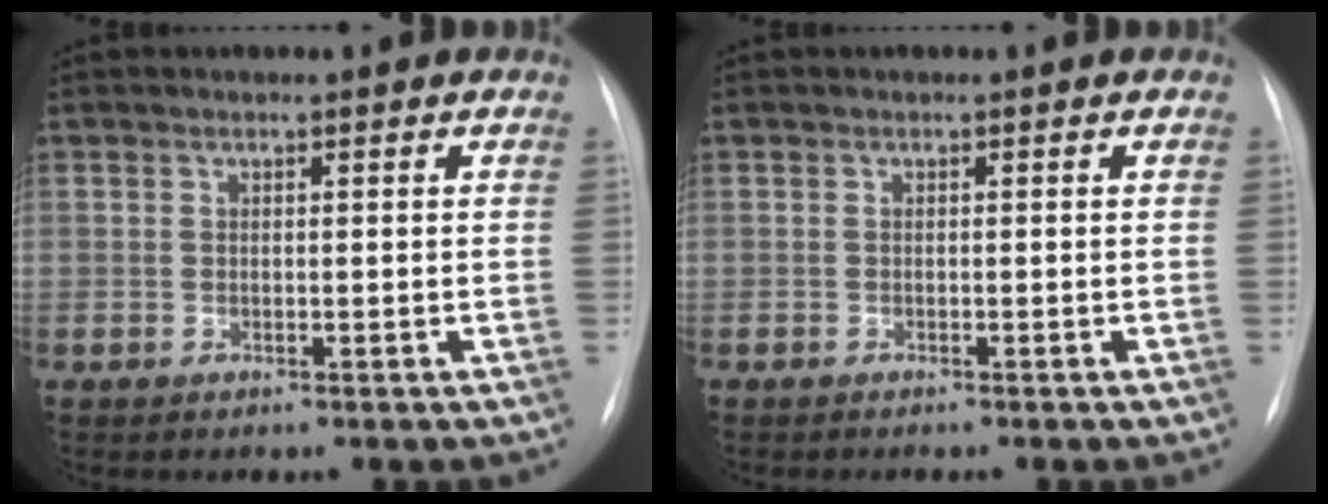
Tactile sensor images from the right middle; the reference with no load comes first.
{"total": 0.6, "force": [-0.6, -0.1, 0.2], "torque": [-0.009, -0.003, -0.011]}